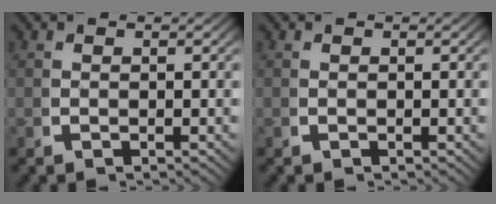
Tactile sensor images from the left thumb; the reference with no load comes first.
{"total": 0.0}